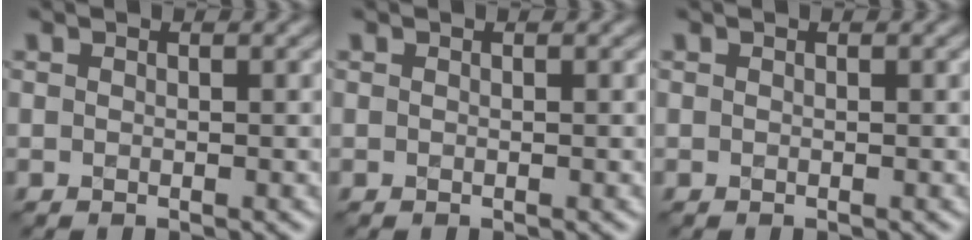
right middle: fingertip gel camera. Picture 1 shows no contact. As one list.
[{"total": 0.0}, {"total": 0.0}]